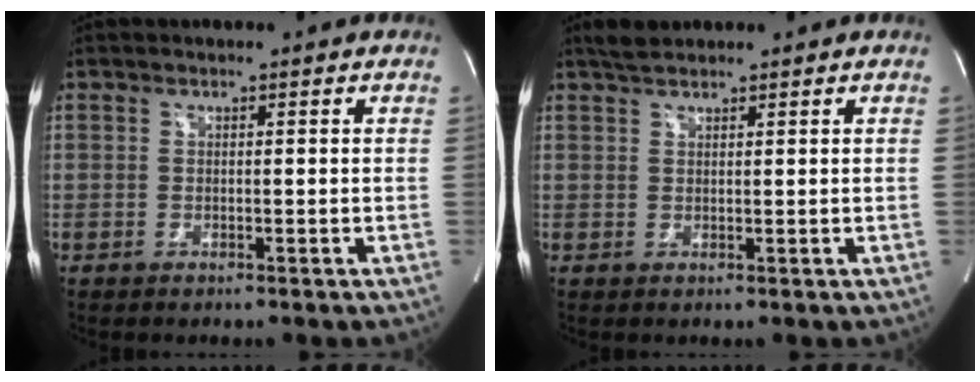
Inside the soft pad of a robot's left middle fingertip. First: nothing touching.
{"total": 2.4, "force": [2.2, 0.7, 0.8], "torque": [-0.023, 0.013, 0.042]}